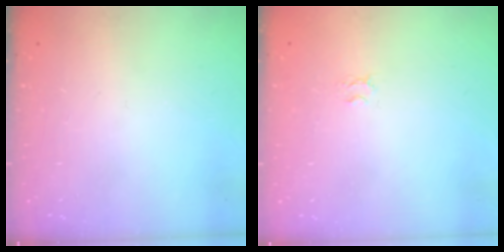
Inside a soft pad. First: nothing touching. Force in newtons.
{"total": 1.9, "press": 1.9, "slide": 0.2}